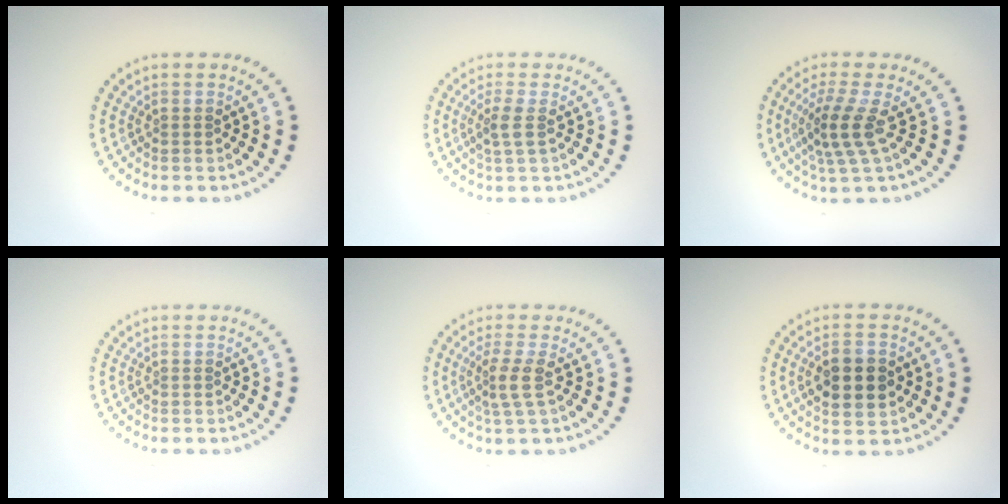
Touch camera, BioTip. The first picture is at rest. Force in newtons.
{"total": 1.6, "press": 1.4, "slide": 0.8}
{"total": 3.6, "press": 2.8, "slide": 2.3}
{"total": 0.0}
{"total": 2.3, "press": 1.7, "slide": 1.6}
{"total": 4.4, "press": 4.4, "slide": 0.1}